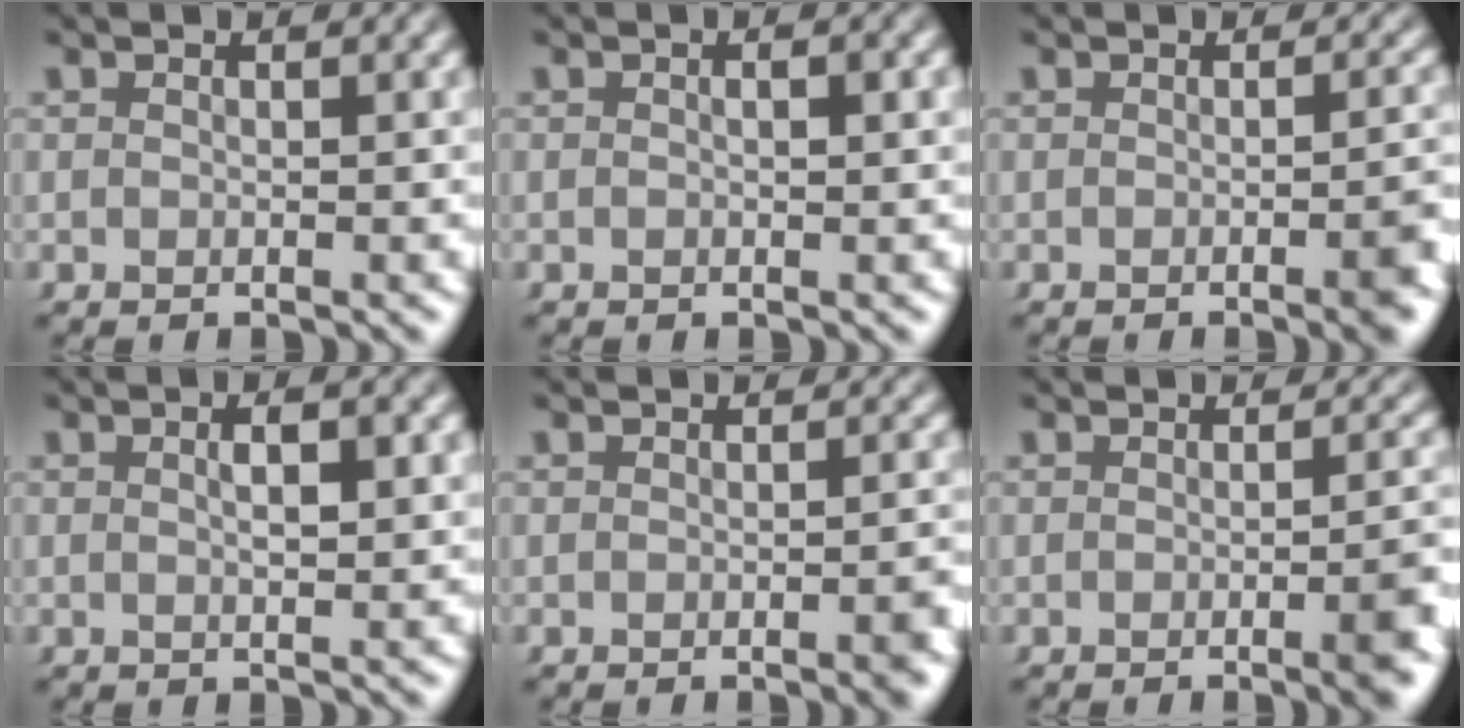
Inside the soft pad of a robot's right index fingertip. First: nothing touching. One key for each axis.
{"total": 1.0, "fx": 0.0, "fy": 0.5, "fz": 0.9, "tx": -0.015, "ty": 0.002, "tz": -0.003}
{"total": 3.0, "fx": -0.9, "fy": 0.7, "fz": 2.8, "tx": -0.025, "ty": 0.009, "tz": -0.023}
{"total": 2.2, "fx": 0.3, "fy": 0.6, "fz": 2.1, "tx": -0.028, "ty": 0.003, "tz": 0.004}
{"total": 1.9, "fx": -0.7, "fy": 0.4, "fz": 1.8, "tx": -0.018, "ty": 0.009, "tz": -0.019}
{"total": 3.9, "fx": -1.2, "fy": 0.9, "fz": 3.6, "tx": -0.034, "ty": 0.008, "tz": -0.027}